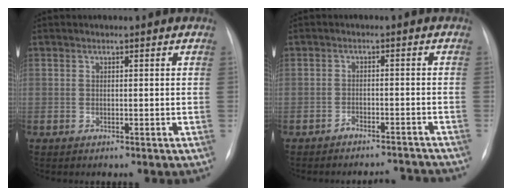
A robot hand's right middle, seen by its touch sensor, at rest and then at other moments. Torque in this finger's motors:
{"motor_torque": [-0.31, -0.53, 0.04, 0.01]}